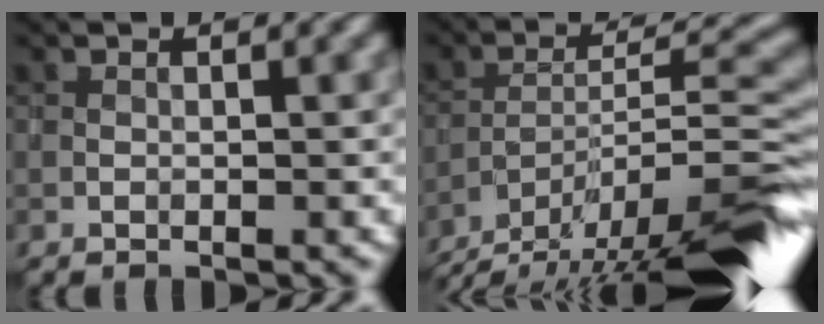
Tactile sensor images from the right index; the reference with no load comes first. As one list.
[{"total": 14.2, "force": [-11.4, 2.8, 8.0], "torque": [-0.130, 0.002, -0.177]}]